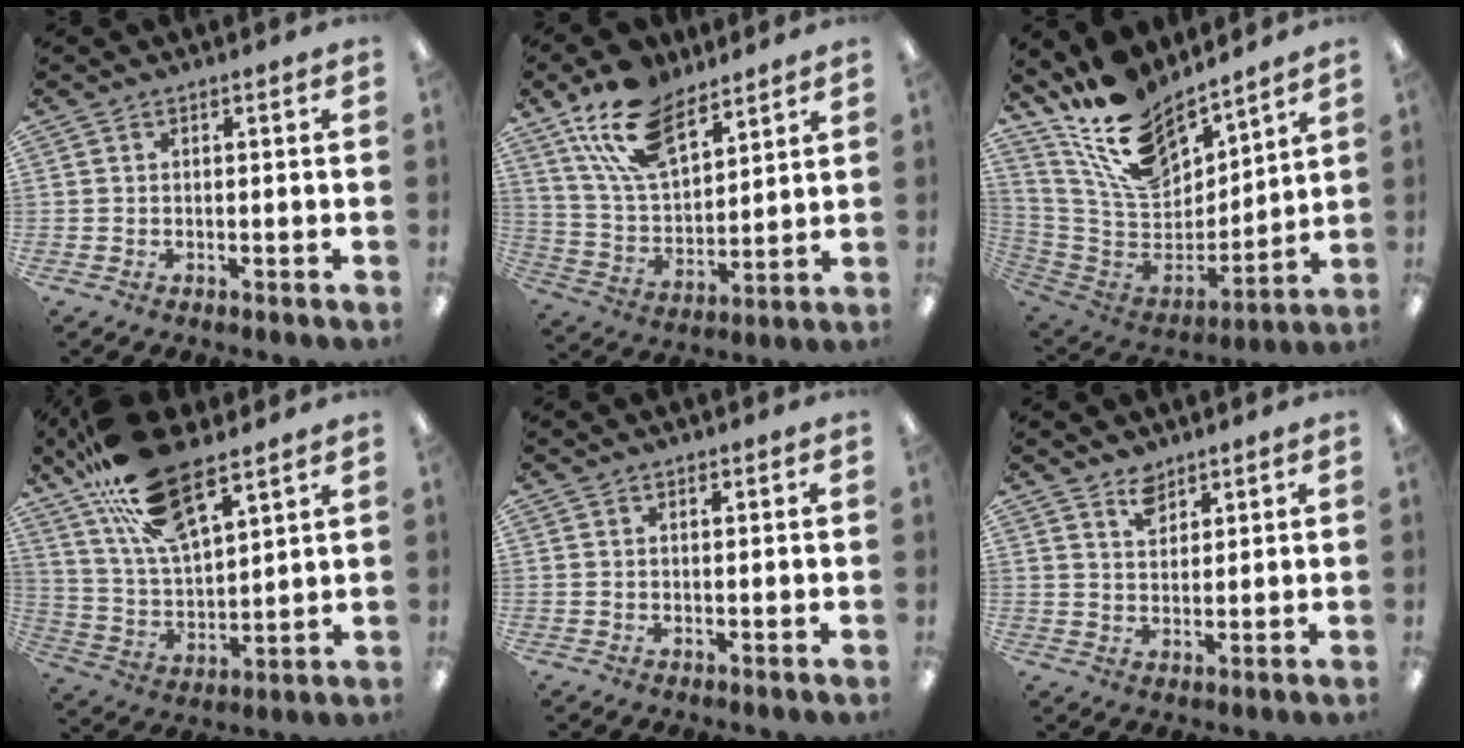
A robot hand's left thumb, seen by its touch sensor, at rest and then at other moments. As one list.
[{"total": 17.8, "force": [12.2, 8.6, 9.7], "torque": [-0.188, -0.048, 0.223]}, {"total": 18.2, "force": [14.6, 7.7, 7.8], "torque": [-0.175, -0.094, 0.268]}, {"total": 20.6, "force": [14.2, 7.6, 12.8], "torque": [-0.241, -0.062, 0.252]}, {"total": 0.8, "force": [0.6, 0.4, 0.2], "torque": [-0.005, 0.001, 0.011]}, {"total": 4.9, "force": [3.9, 2.6, 1.4], "torque": [-0.014, -0.020, 0.071]}]